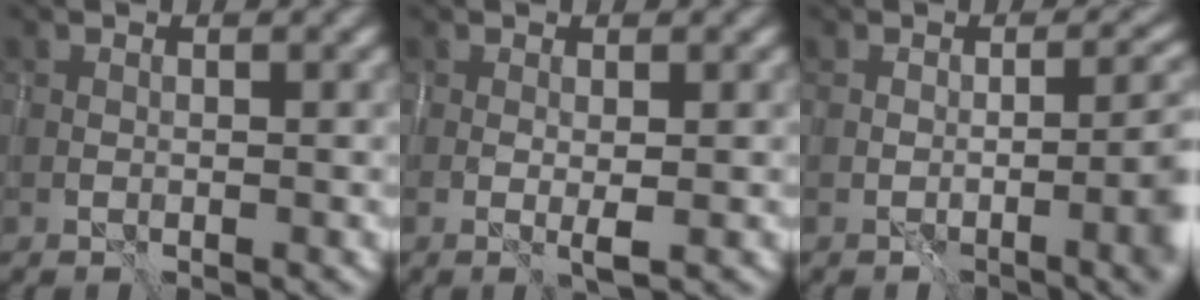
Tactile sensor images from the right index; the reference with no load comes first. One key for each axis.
{"total": 1.3, "fx": -0.1, "fy": 0.1, "fz": 1.3, "tx": -0.027, "ty": -0.002, "tz": -0.004}
{"total": 6.4, "fx": -1.1, "fy": 2.2, "fz": 5.9, "tx": -0.064, "ty": 0.000, "tz": -0.012}